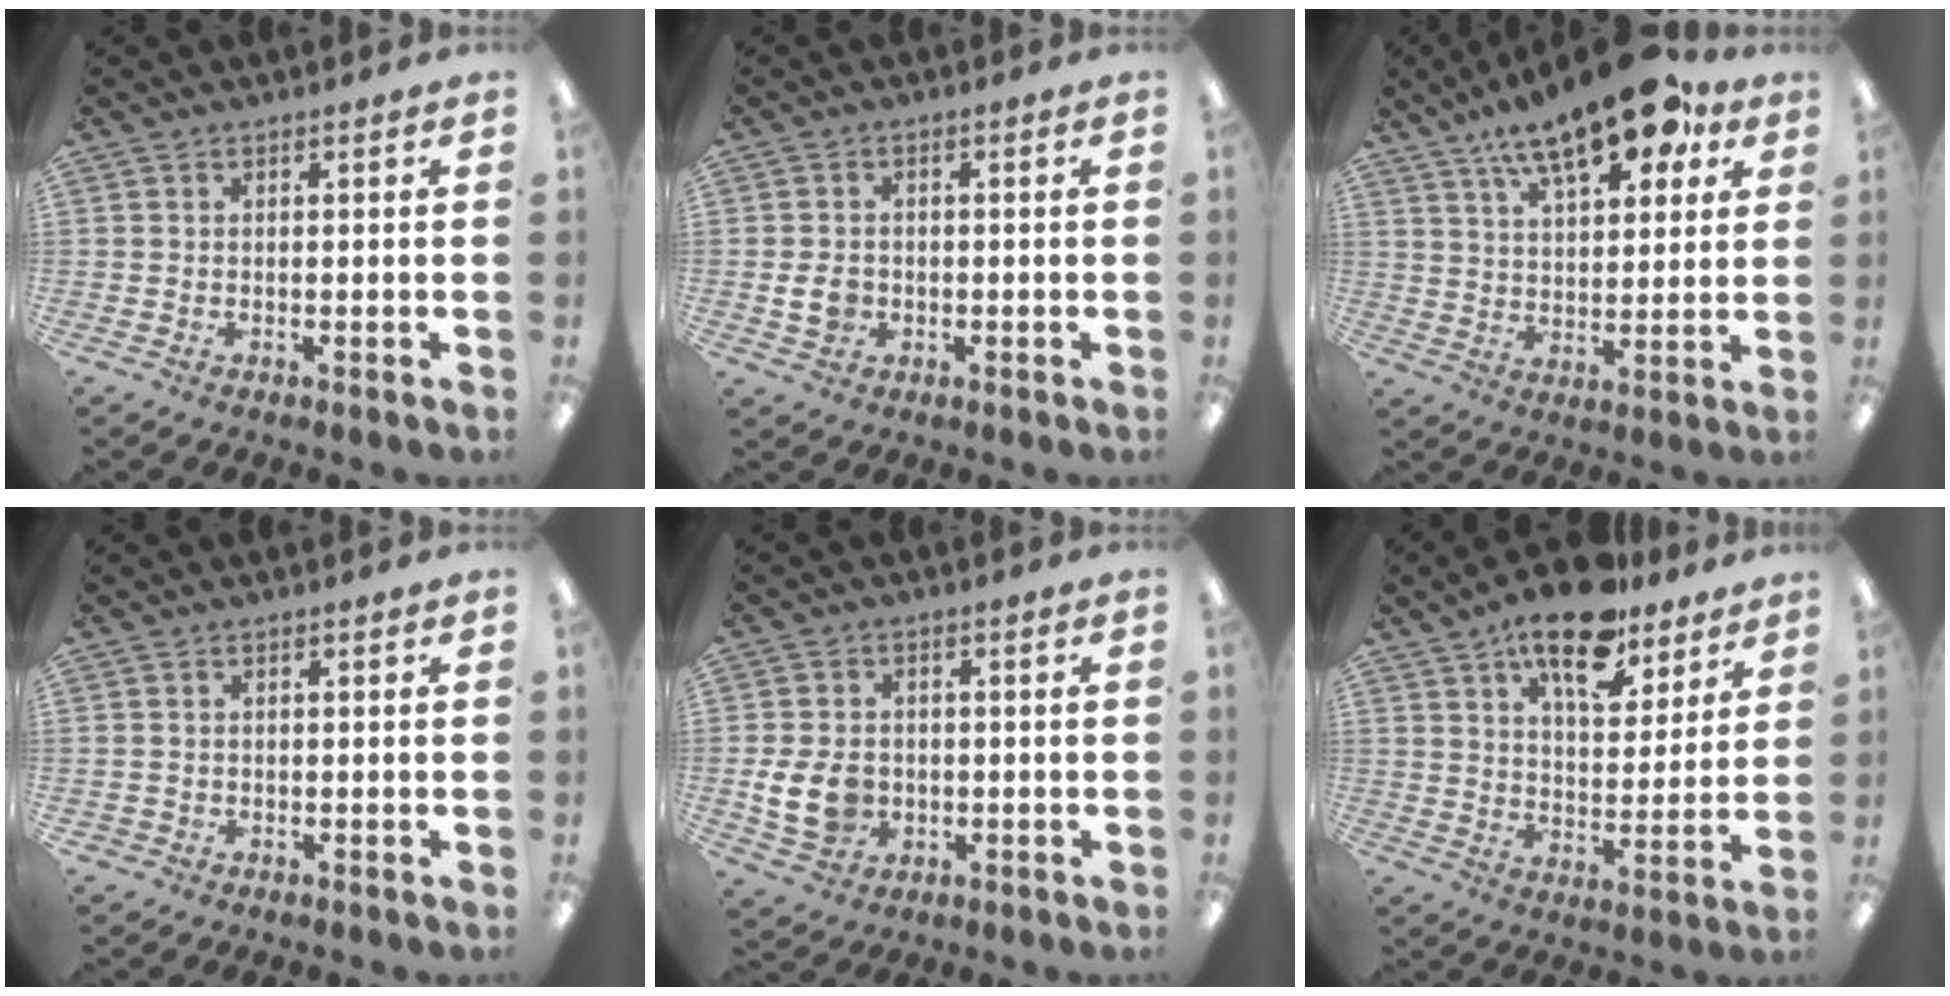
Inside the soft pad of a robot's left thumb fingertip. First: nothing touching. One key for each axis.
{"total": 4.3, "fx": -0.6, "fy": 3.5, "fz": 2.4, "tx": -0.040, "ty": 0.002, "tz": -0.013}
{"total": 17.8, "fx": 11.7, "fy": 6.7, "fz": 11.6, "tx": -0.184, "ty": -0.056, "tz": 0.193}
{"total": 0.9, "fx": -0.3, "fy": 0.8, "fz": 0.0, "tx": 0.000, "ty": 0.004, "tz": -0.009}
{"total": 9.0, "fx": -1.4, "fy": 7.0, "fz": 5.6, "tx": -0.111, "ty": 0.008, "tz": -0.024}
{"total": 16.2, "fx": 11.7, "fy": 6.9, "fz": 8.9, "tx": -0.135, "ty": -0.060, "tz": 0.200}